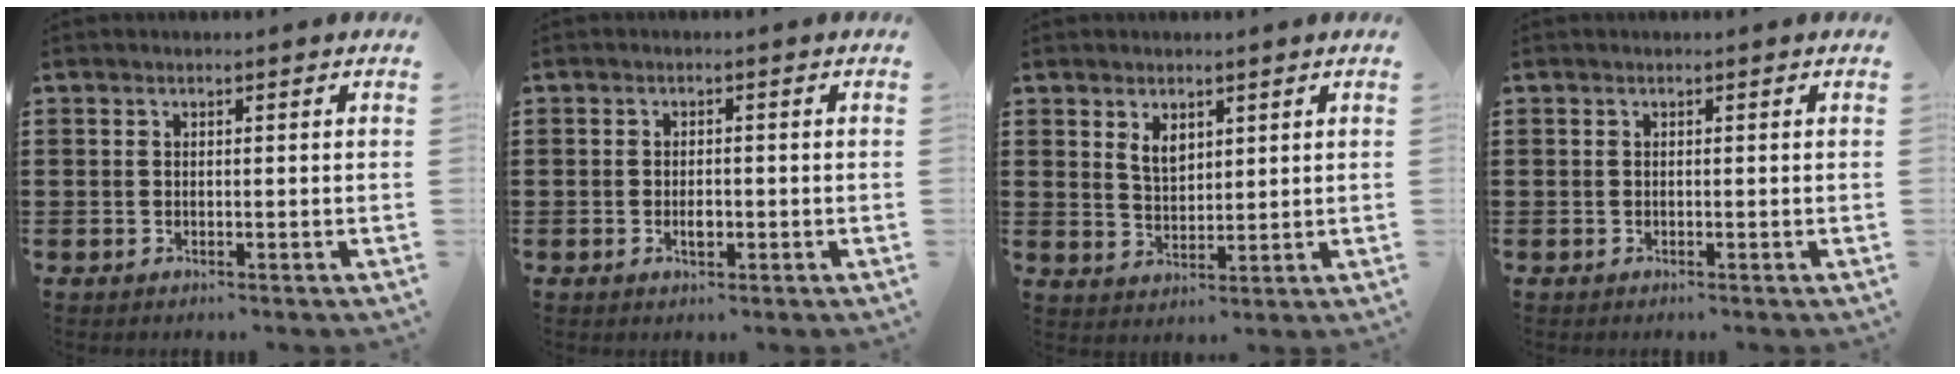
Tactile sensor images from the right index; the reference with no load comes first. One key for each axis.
{"total": 2.0, "fx": -0.6, "fy": 0.9, "fz": 1.8, "tx": -0.032, "ty": 0.001, "tz": -0.011}
{"total": 3.5, "fx": 2.0, "fy": 2.1, "fz": 1.9, "tx": -0.045, "ty": 0.007, "tz": 0.037}
{"total": 0.0}